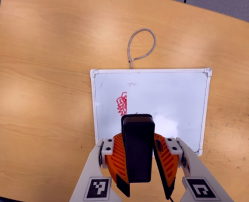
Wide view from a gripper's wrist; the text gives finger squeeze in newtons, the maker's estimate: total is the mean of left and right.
{"total": 10.5, "left": 9.6, "right": 11.4}